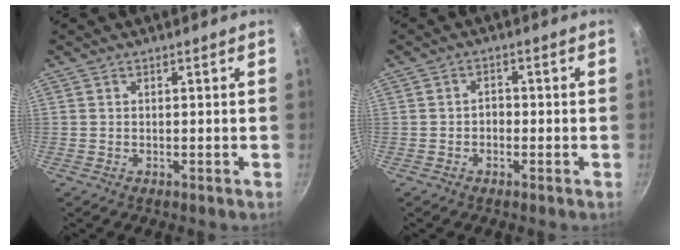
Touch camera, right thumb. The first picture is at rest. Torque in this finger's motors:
{"motor_torque": [-0.17, 0.02, 0.15, -0.24, -0.02]}